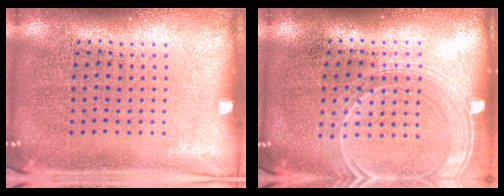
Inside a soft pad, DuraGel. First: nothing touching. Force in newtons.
{"total": 1.8, "press": 1.7, "slide": 0.6}